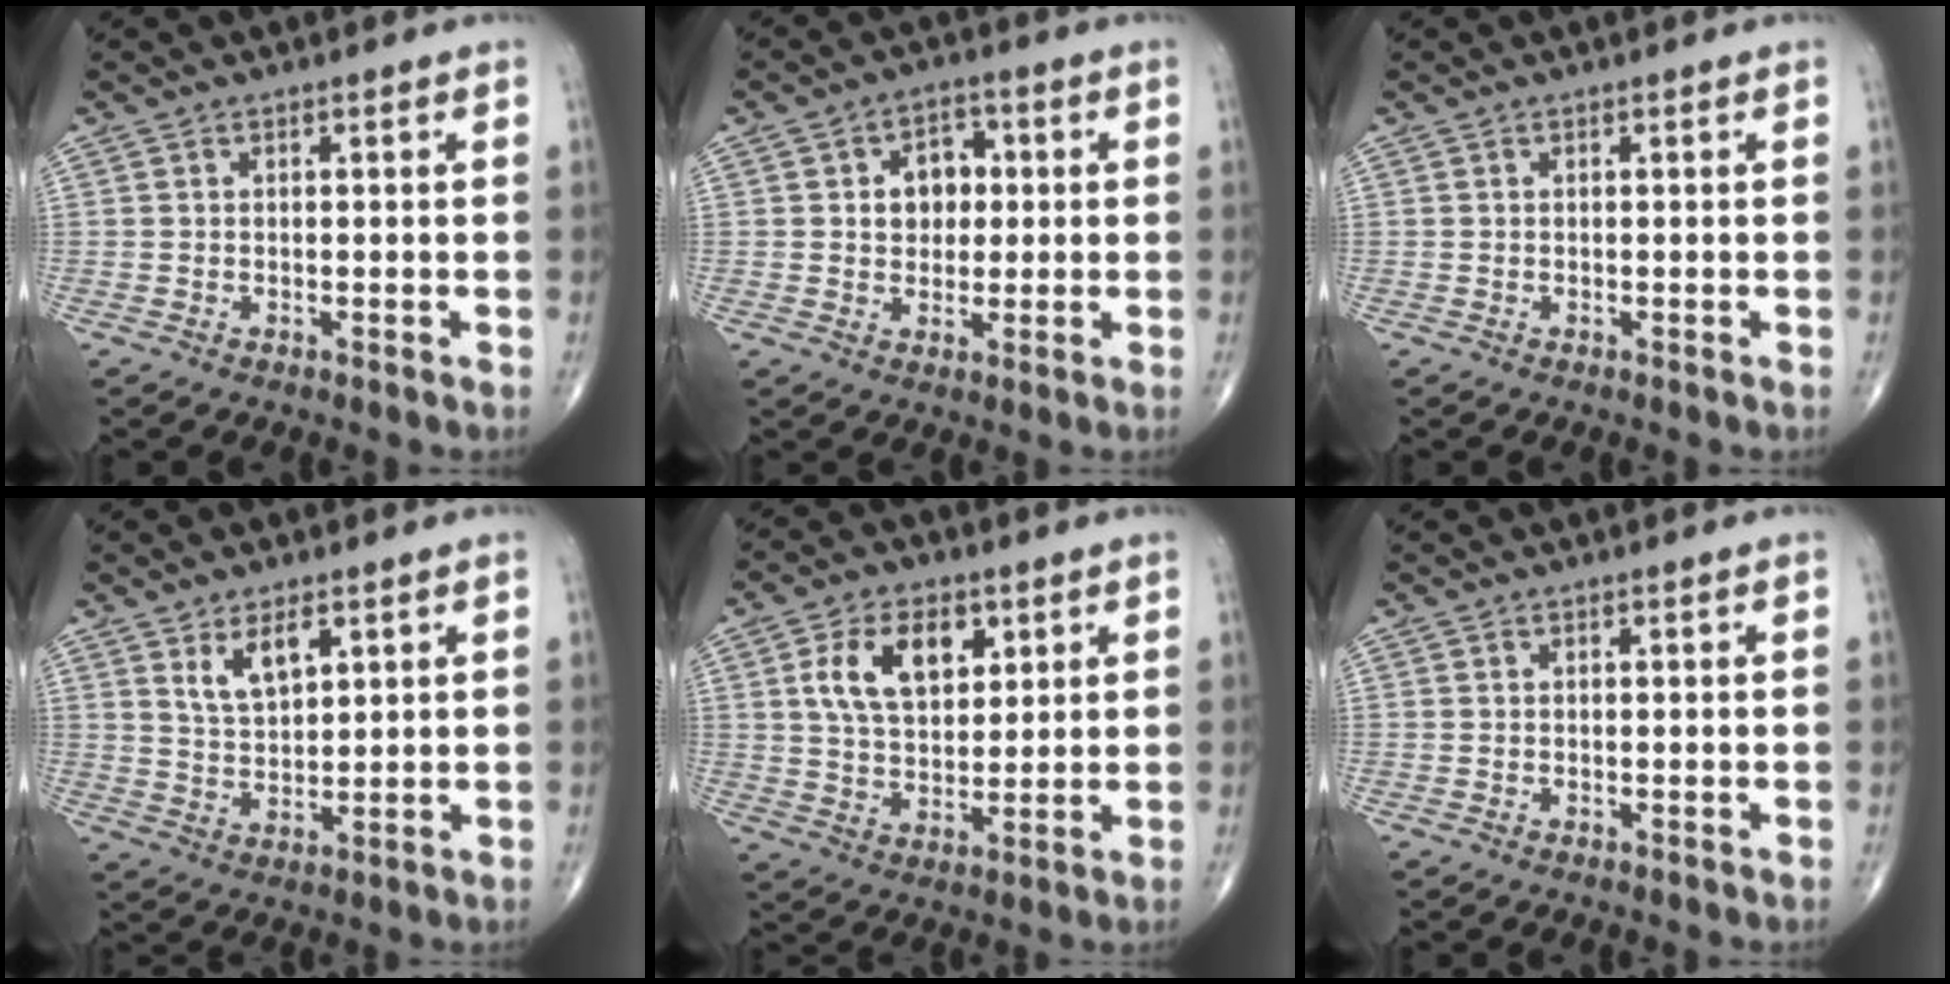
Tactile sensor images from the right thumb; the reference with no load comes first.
{"total": 6.8, "force": [1.0, 5.2, 4.2], "torque": [-0.028, 0.008, 0.010]}
{"total": 0.0}
{"total": 4.7, "force": [2.7, 1.6, 3.5], "torque": [-0.061, -0.024, 0.057]}
{"total": 11.4, "force": [4.1, 6.9, 8.1], "torque": [-0.123, -0.011, 0.076]}
{"total": 0.0}